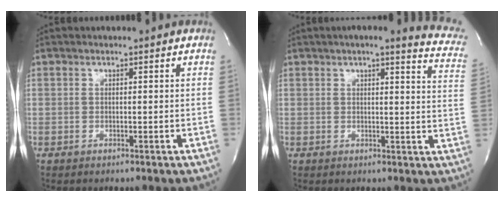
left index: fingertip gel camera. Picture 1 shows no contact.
{"total": 13.0, "force": [10.8, 2.0, 6.9], "torque": [-0.070, -0.022, 0.100]}